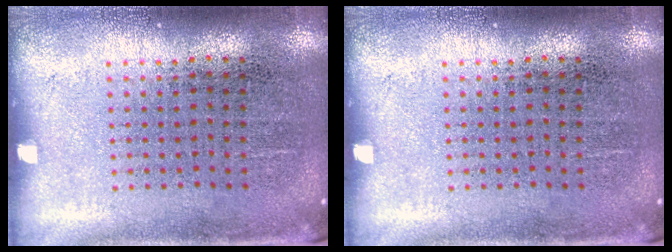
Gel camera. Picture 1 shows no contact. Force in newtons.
{"total": 0.0}